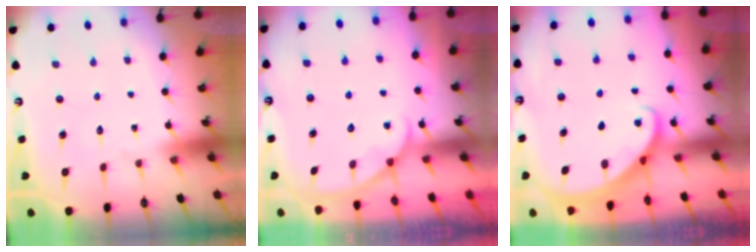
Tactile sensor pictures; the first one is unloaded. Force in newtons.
{"total": 1.5, "press": 1.4, "slide": 0.2}
{"total": 1.8, "press": 1.8, "slide": 0.1}